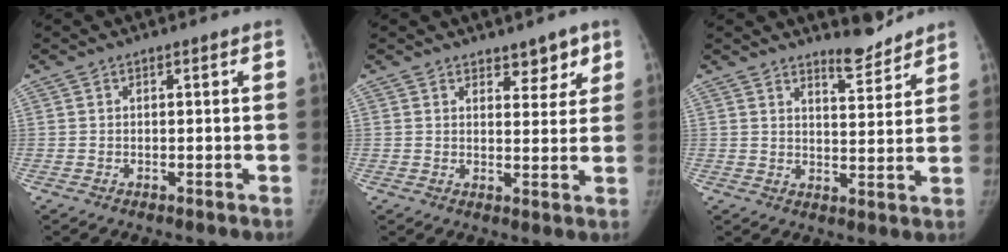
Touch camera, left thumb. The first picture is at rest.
{"total": 4.7, "force": [3.3, 2.5, 2.2], "torque": [0.006, -0.020, 0.044]}
{"total": 5.3, "force": [5.1, 1.0, 1.4], "torque": [-0.004, -0.048, 0.082]}